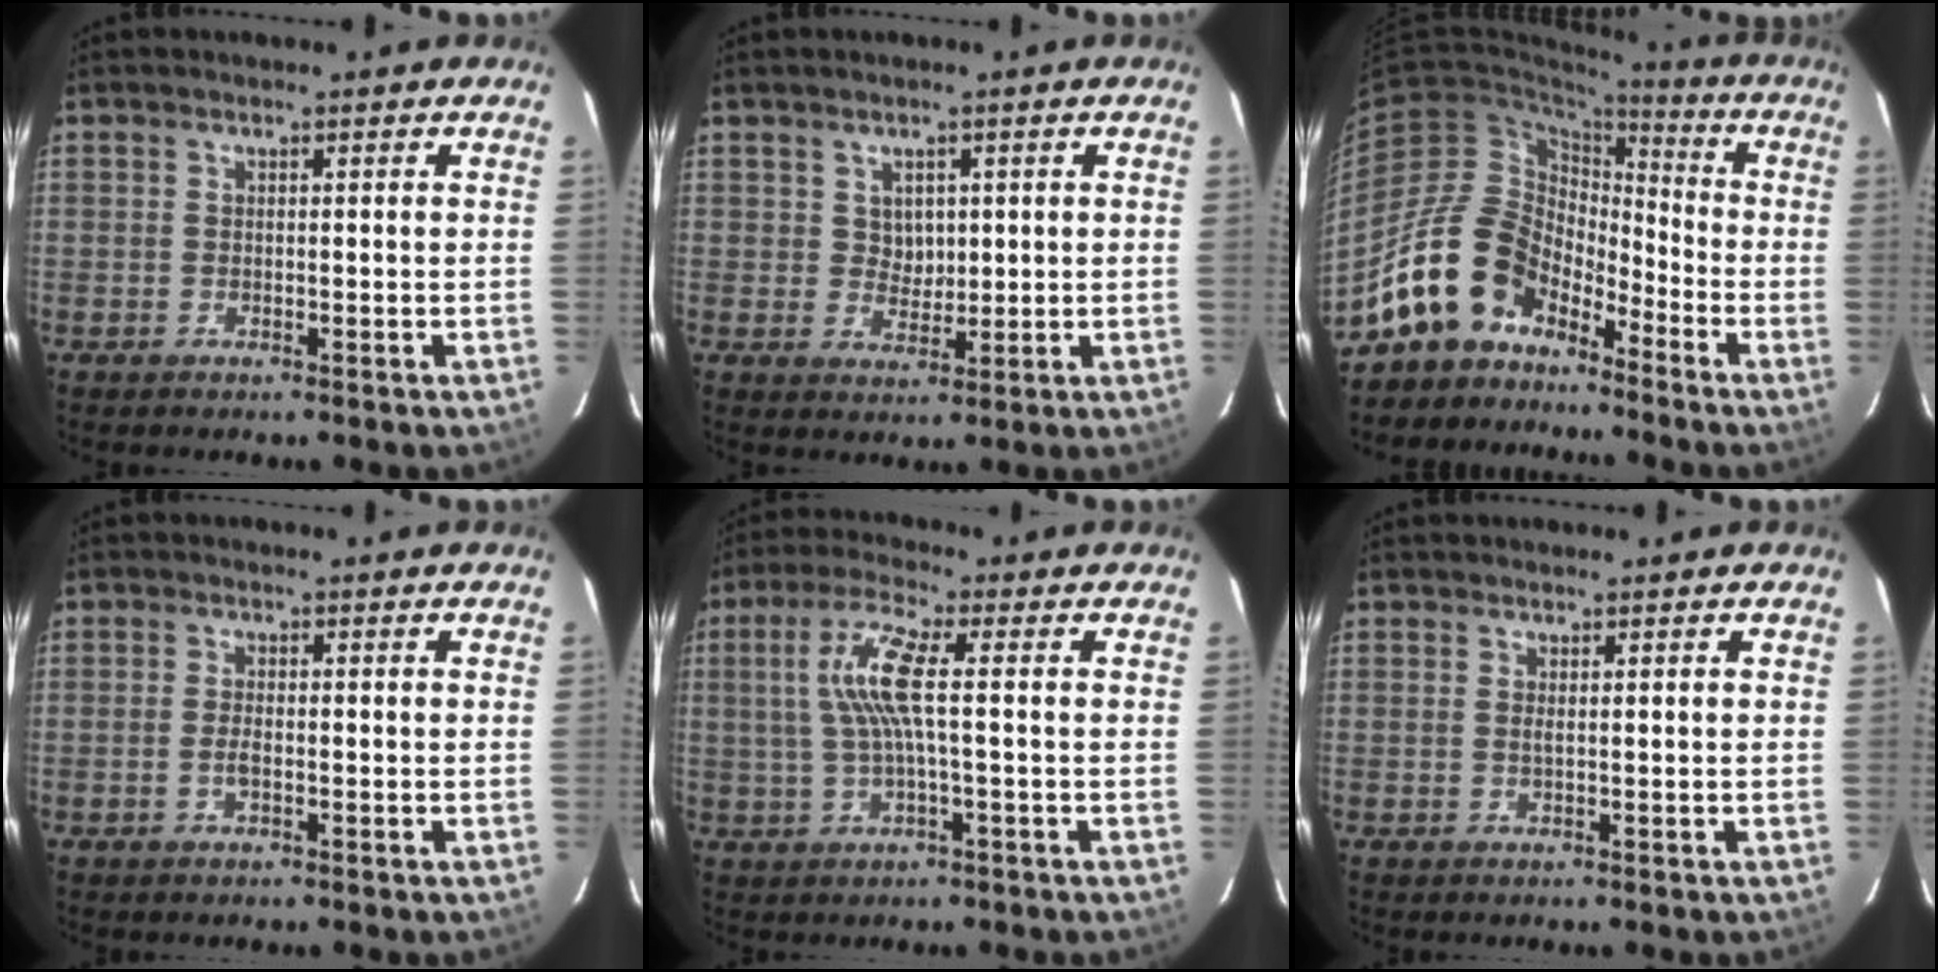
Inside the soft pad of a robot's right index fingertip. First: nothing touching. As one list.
[{"total": 3.5, "force": [1.0, 3.0, 1.5], "torque": [-0.020, 0.005, 0.020]}, {"total": 13.9, "force": [-10.0, 8.1, 5.1], "torque": [-0.100, 0.024, -0.178]}, {"total": 2.0, "force": [-0.7, 0.7, 1.8], "torque": [-0.039, 0.000, -0.014]}, {"total": 8.2, "force": [0.6, 0.4, 8.1], "torque": [-0.161, 0.005, 0.016]}, {"total": 0.6, "force": [0.2, -0.2, 0.5], "torque": [-0.013, -0.001, 0.003]}]